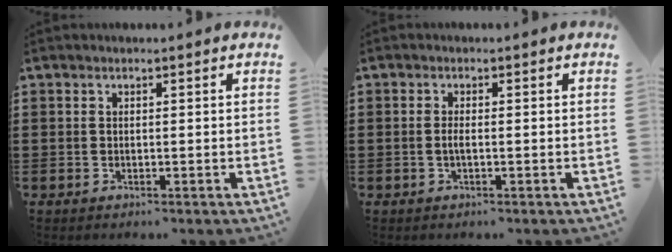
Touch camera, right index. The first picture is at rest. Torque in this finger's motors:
{"motor_torque": [2.14, 0.00, 0.19, 0.05]}